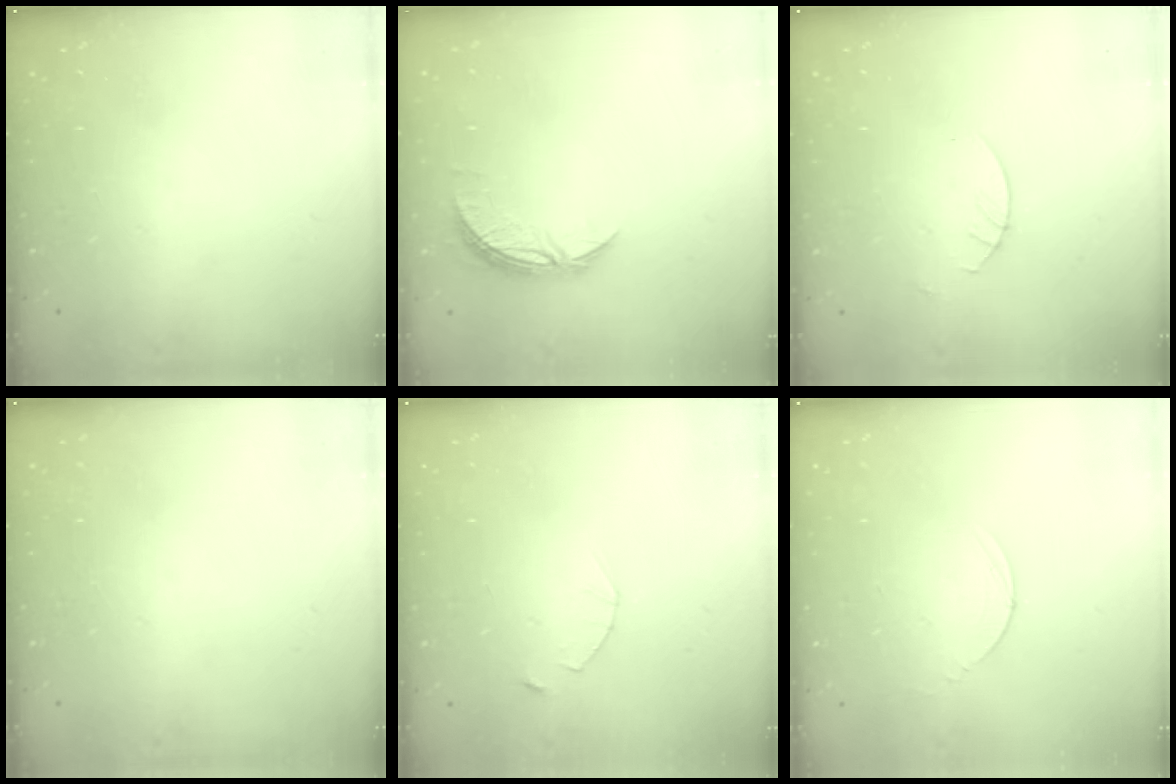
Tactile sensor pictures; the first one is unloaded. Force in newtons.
{"total": 6.7, "press": 6.7, "slide": 0.4}
{"total": 2.7, "press": 2.7, "slide": 0.2}
{"total": 0.0}
{"total": 2.5, "press": 2.4, "slide": 0.3}
{"total": 2.8, "press": 2.8, "slide": 0.3}